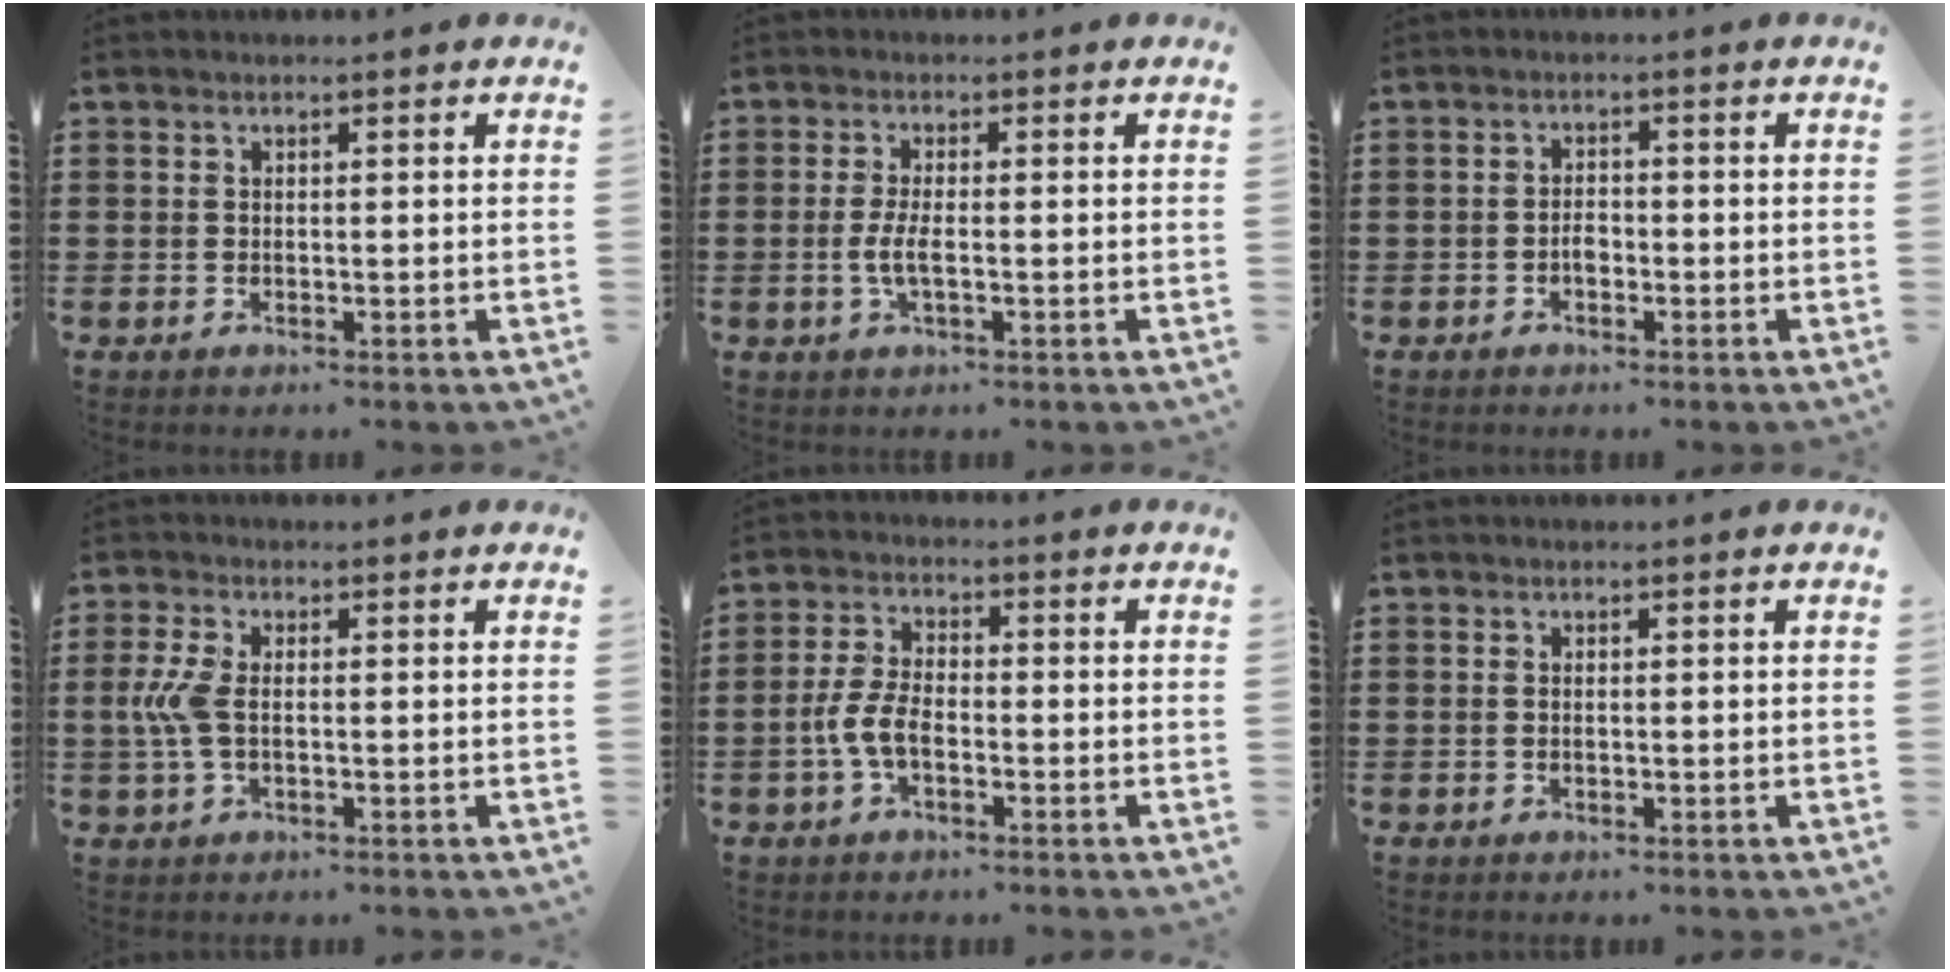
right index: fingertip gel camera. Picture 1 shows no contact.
{"total": 3.5, "force": [-0.7, 0.9, 3.4], "torque": [-0.080, -0.006, -0.020]}
{"total": 1.9, "force": [-0.8, 1.1, 1.4], "torque": [-0.027, 0.002, -0.016]}
{"total": 5.2, "force": [-0.3, 2.4, 4.6], "torque": [-0.122, -0.006, -0.015]}
{"total": 5.3, "force": [-1.7, 2.6, 4.3], "torque": [-0.109, -0.004, -0.040]}
{"total": 0.8, "force": [0.0, 0.4, 0.7], "torque": [-0.014, 0.002, 0.000]}